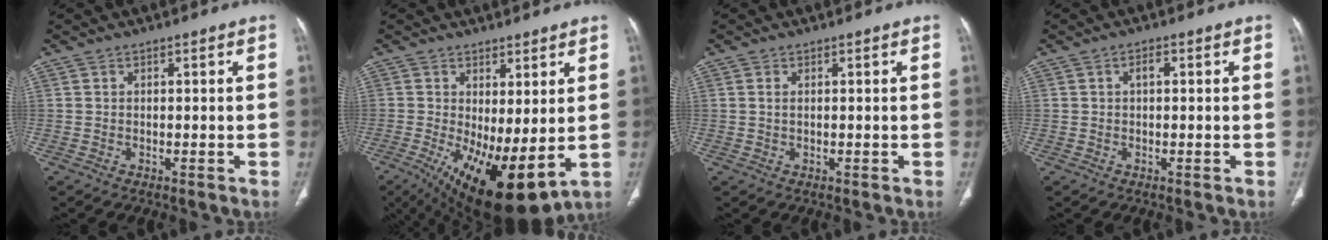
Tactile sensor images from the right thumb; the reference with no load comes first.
{"total": 14.9, "force": [-1.6, 5.9, 13.6], "torque": [-0.233, -0.024, -0.002]}
{"total": 0.9, "force": [0.3, 0.4, 0.7], "torque": [-0.021, 0.004, 0.009]}
{"total": 1.4, "force": [0.3, 0.7, 1.2], "torque": [-0.021, 0.007, 0.003]}